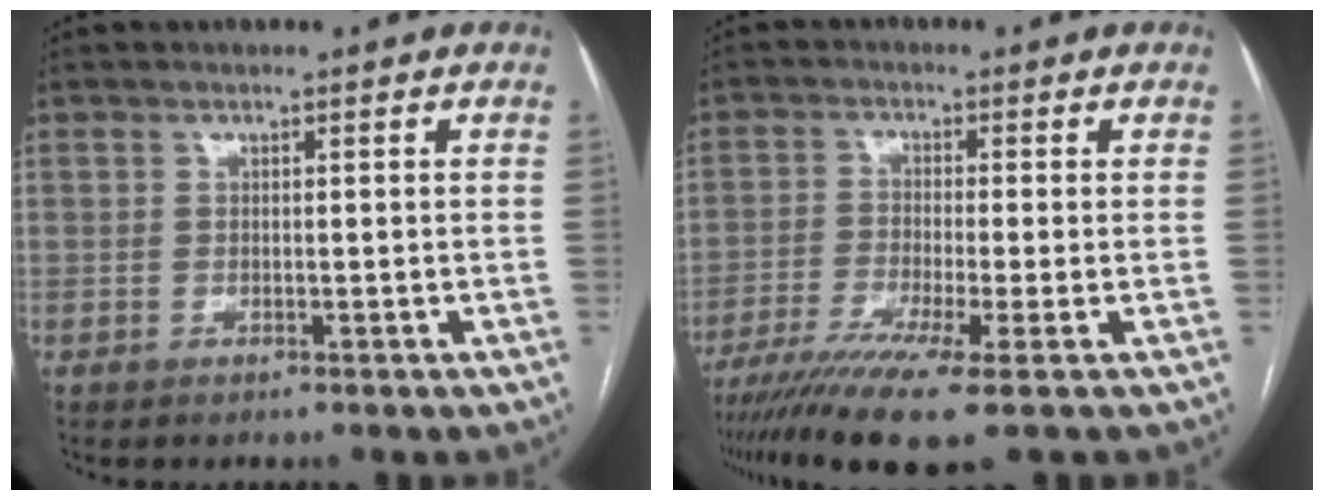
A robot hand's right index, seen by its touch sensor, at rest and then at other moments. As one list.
[{"total": 10.1, "force": [-6.7, -0.5, 7.5], "torque": [-0.125, -0.023, -0.111]}]